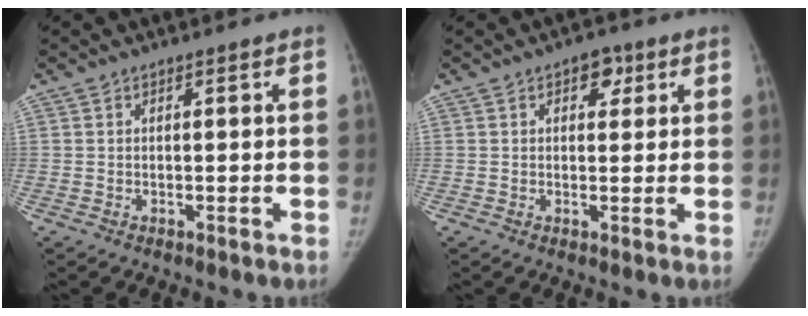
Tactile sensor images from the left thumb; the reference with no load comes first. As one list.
[{"total": 3.9, "force": [1.8, 2.5, 2.3], "torque": [-0.004, -0.003, 0.021]}]